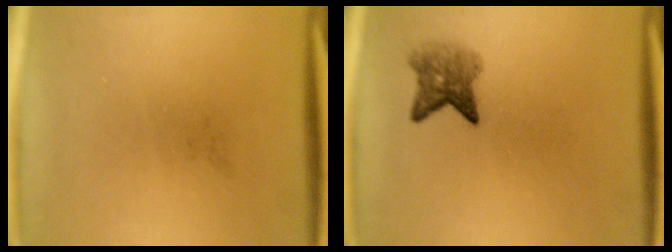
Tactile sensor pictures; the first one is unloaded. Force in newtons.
{"total": 3.8}